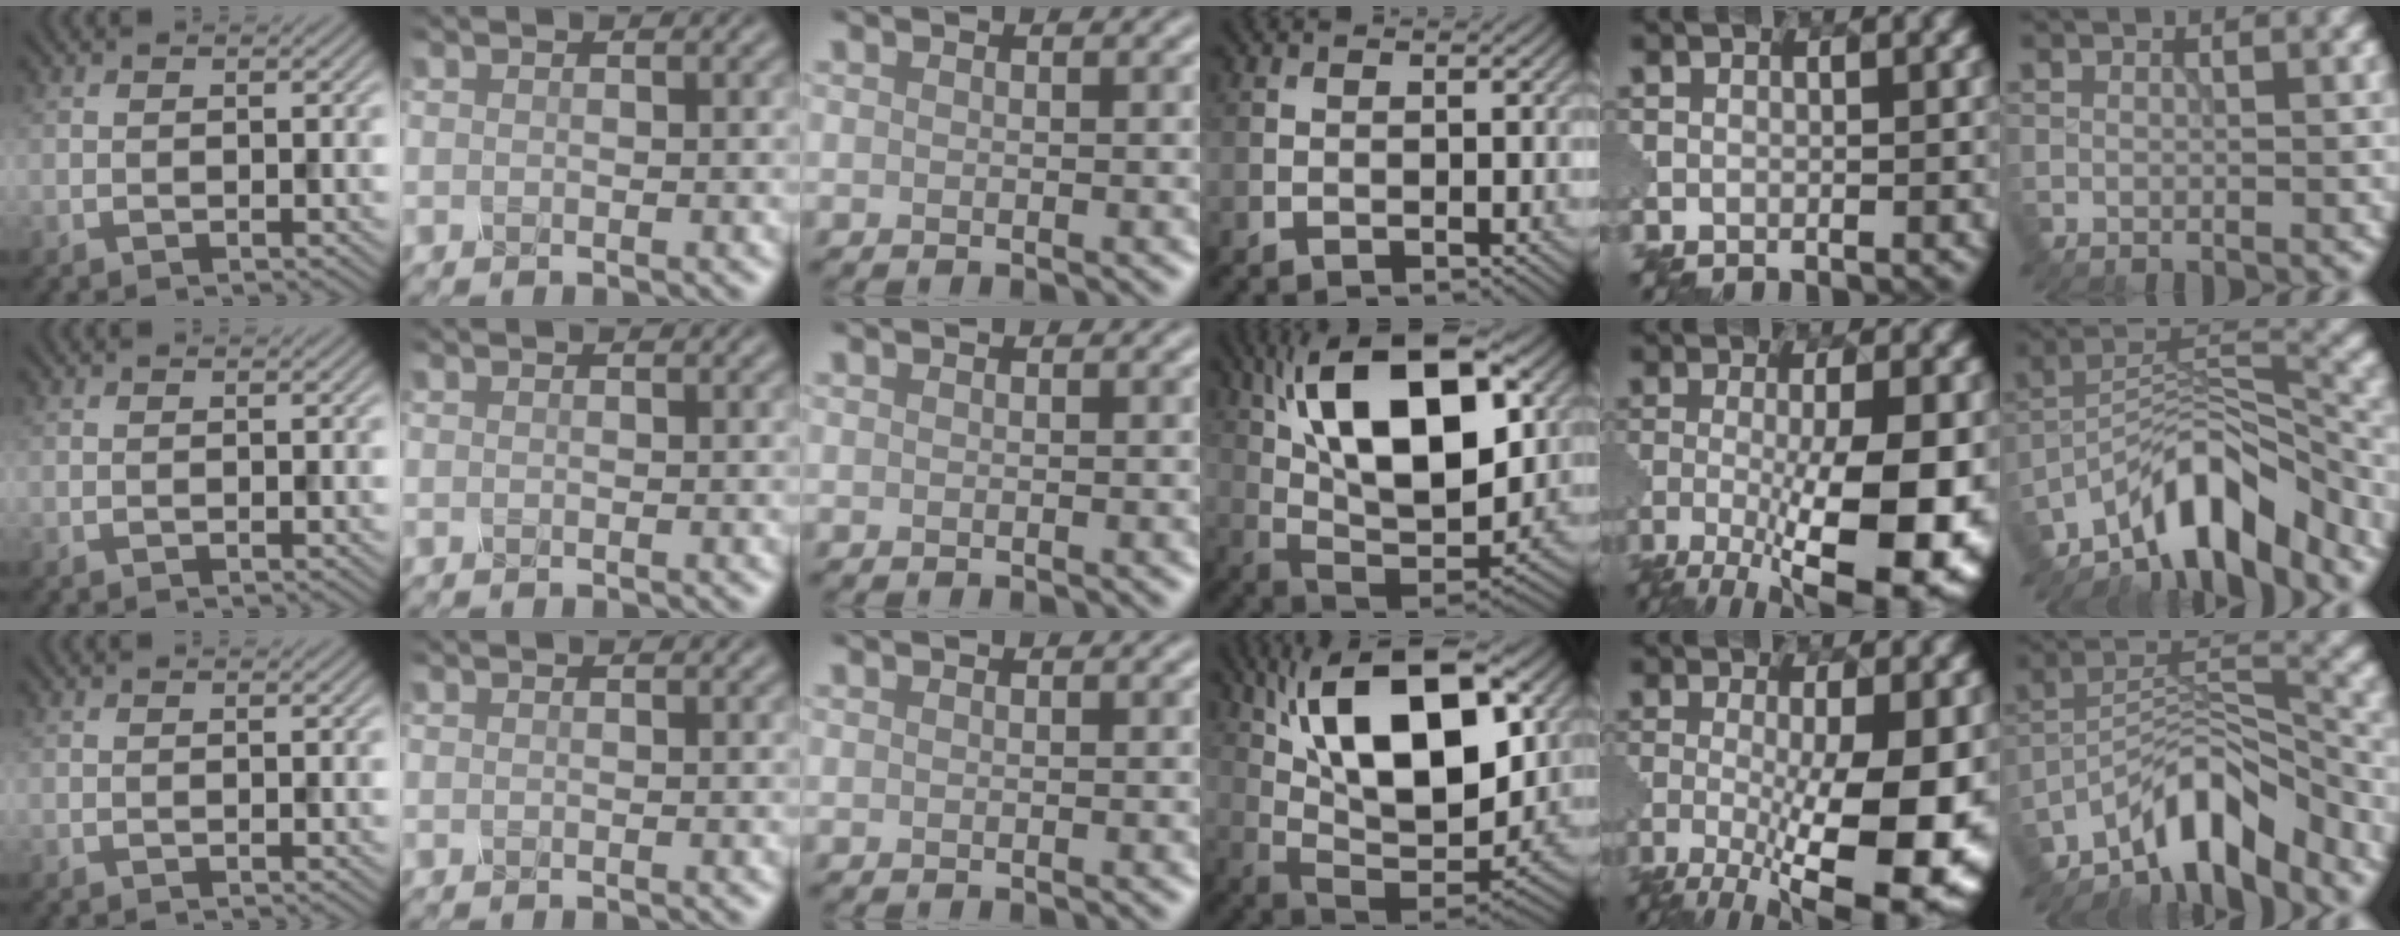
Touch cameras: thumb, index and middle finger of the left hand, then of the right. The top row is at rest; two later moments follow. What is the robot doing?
{"motion": "disassemble", "object": "glue stick"}